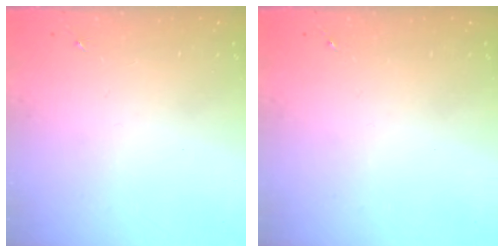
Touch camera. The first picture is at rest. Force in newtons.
{"total": 0.0}